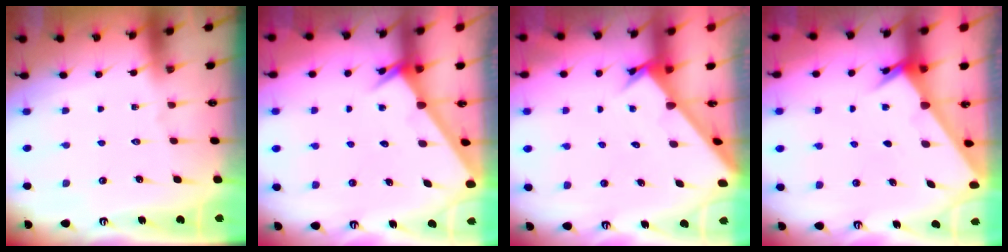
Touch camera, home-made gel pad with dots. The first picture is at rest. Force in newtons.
{"total": 2.5, "press": 2.5, "slide": 0.1}
{"total": 2.7, "press": 2.7, "slide": 0.3}
{"total": 2.5, "press": 2.5, "slide": 0.2}